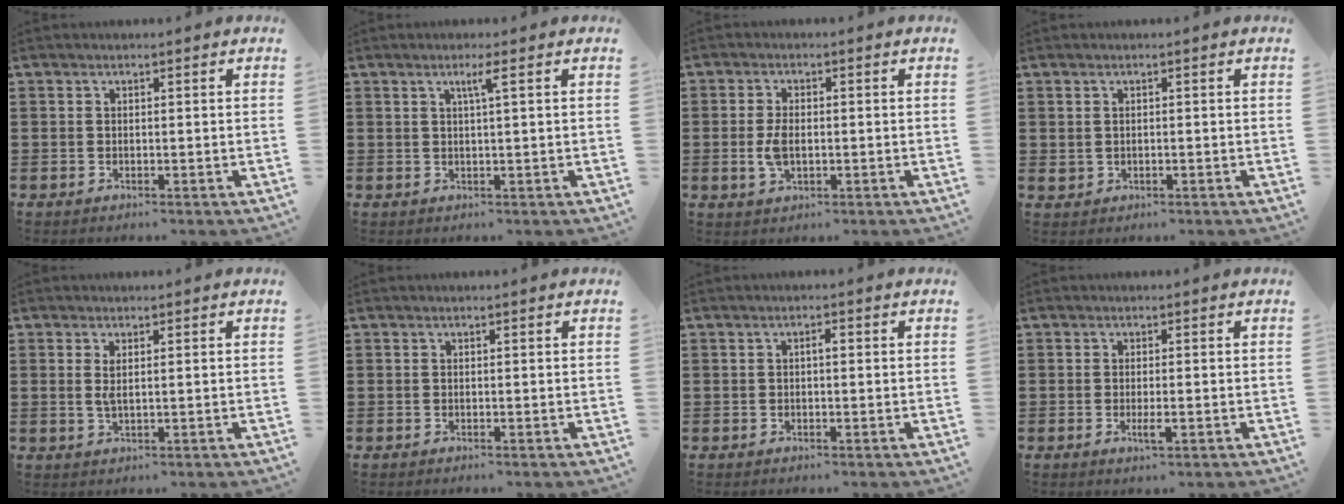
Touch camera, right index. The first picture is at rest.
{"total": 2.1, "force": [0.8, -0.2, 1.9], "torque": [-0.037, -0.001, 0.010]}
{"total": 3.9, "force": [-0.5, 1.9, 3.3], "torque": [-0.077, -0.003, -0.011]}
{"total": 0.7, "force": [0.2, 0.6, 0.4], "torque": [-0.010, 0.004, 0.002]}
{"total": 1.9, "force": [0.4, 0.5, 1.8], "torque": [-0.037, 0.001, 0.006]}
{"total": 0.0}
{"total": 1.1, "force": [-0.1, 0.3, 1.0], "torque": [-0.020, 0.000, -0.002]}
{"total": 2.2, "force": [-0.7, 0.3, 2.1], "torque": [-0.043, -0.006, -0.014]}